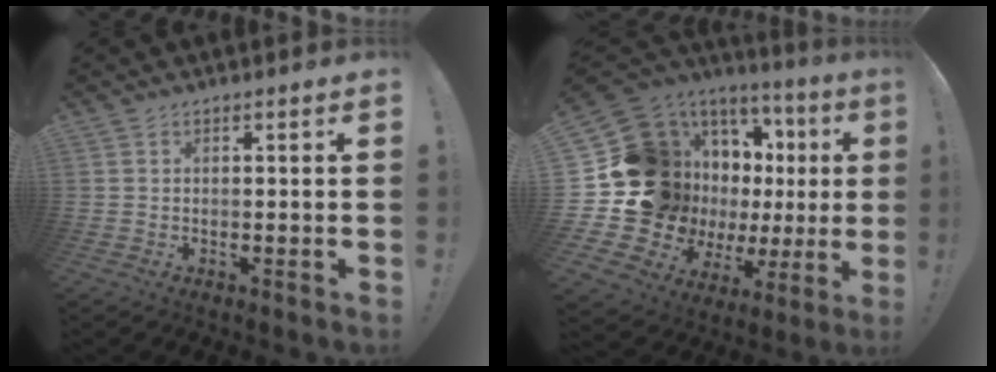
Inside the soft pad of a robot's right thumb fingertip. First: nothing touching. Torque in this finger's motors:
{"motor_torque": [2.57, 2.44, 0.07, -0.06, 0.18]}